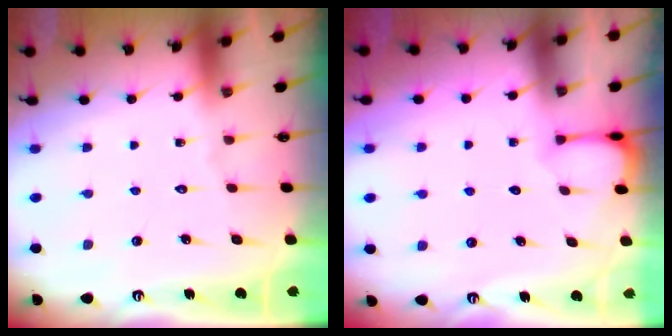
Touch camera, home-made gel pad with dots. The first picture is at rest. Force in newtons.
{"total": 1.6, "press": 1.6, "slide": 0.1}